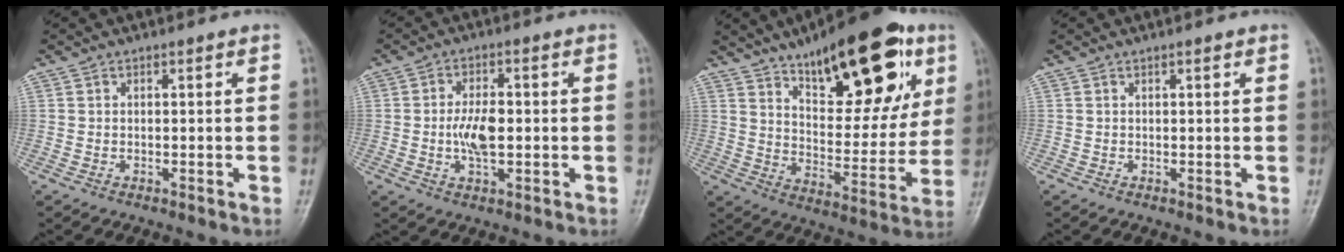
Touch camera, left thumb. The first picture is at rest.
{"total": 7.1, "force": [-0.5, 3.4, 6.2], "torque": [-0.116, 0.004, -0.011]}
{"total": 25.1, "force": [13.1, 10.3, 18.7], "torque": [-0.222, -0.039, 0.202]}
{"total": 0.7, "force": [0.3, 0.2, 0.6], "torque": [-0.011, 0.001, 0.004]}